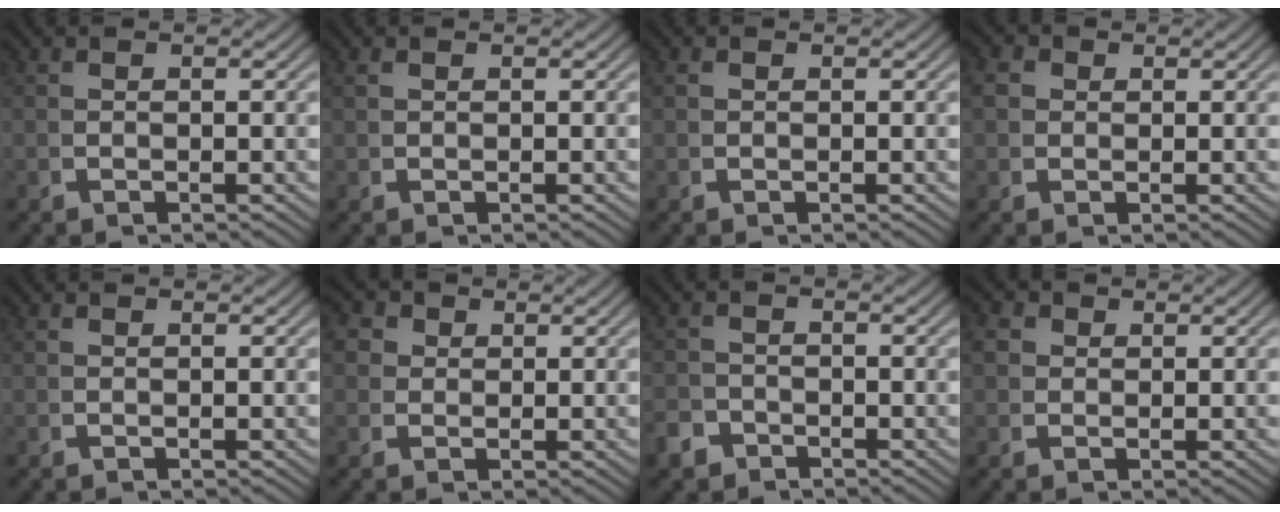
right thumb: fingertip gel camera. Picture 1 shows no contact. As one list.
[{"total": 0.6, "force": [0.6, 0.0, 0.1], "torque": [-0.004, -0.002, 0.016]}, {"total": 0.5, "force": [0.3, 0.4, 0.1], "torque": [-0.006, -0.005, 0.010]}, {"total": 2.7, "force": [0.9, 2.3, 1.0], "torque": [-0.029, -0.007, 0.018]}, {"total": 0.0}, {"total": 4.3, "force": [1.6, 3.6, 1.7], "torque": [-0.043, -0.004, 0.025]}, {"total": 2.3, "force": [-2.0, 1.2, 0.0], "torque": [0.003, -0.011, -0.032]}, {"total": 2.8, "force": [1.1, 2.4, 1.1], "torque": [-0.031, -0.006, 0.021]}]